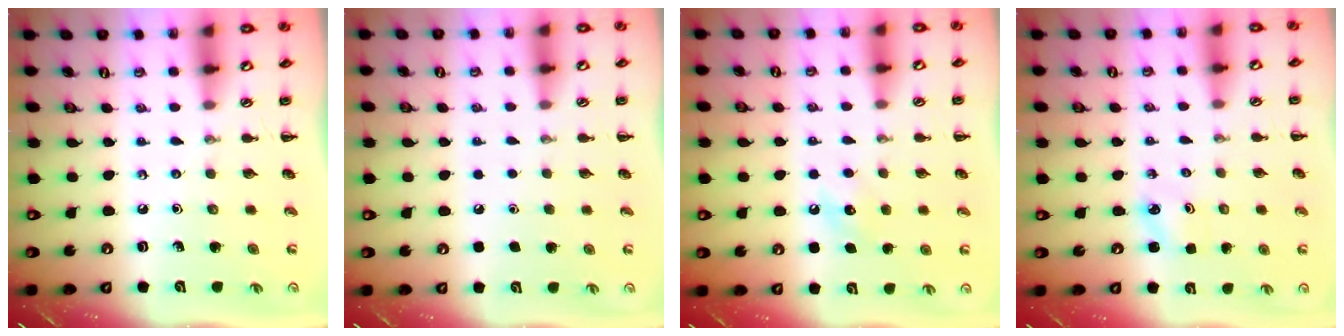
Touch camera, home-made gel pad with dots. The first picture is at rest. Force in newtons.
{"total": 1.7, "press": 1.6, "slide": 0.1}
{"total": 6.0, "press": 5.8, "slide": 1.3}
{"total": 1.9, "press": 1.8, "slide": 0.5}